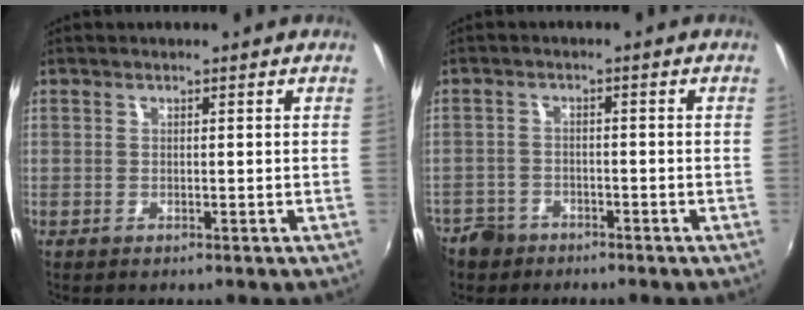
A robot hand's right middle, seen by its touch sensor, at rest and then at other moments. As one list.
[{"total": 7.6, "force": [-5.0, 5.4, 1.9], "torque": [-0.068, 0.007, -0.086]}]